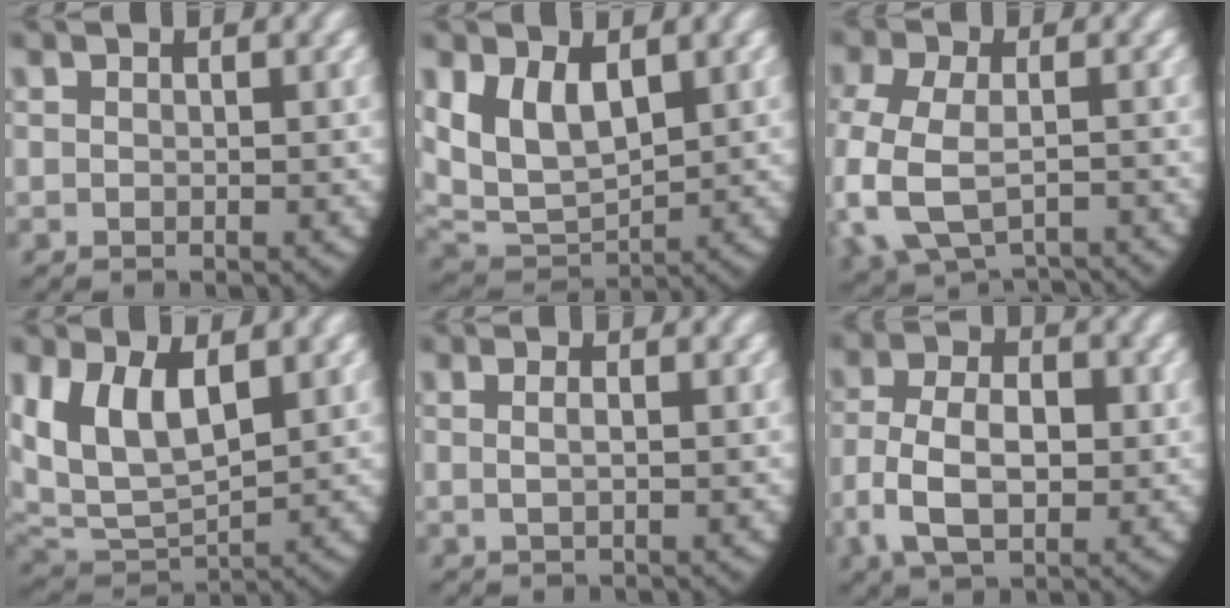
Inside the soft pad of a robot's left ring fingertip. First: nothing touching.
{"total": 9.7, "force": [0.9, 8.0, 5.5], "torque": [-0.138, -0.029, 0.026]}
{"total": 6.1, "force": [-2.6, 4.2, 3.7], "torque": [-0.123, -0.028, -0.027]}
{"total": 10.9, "force": [1.8, 8.5, 6.6], "torque": [-0.168, -0.027, 0.041]}
{"total": 1.0, "force": [0.1, -0.3, 1.0], "torque": [-0.024, -0.003, 0.006]}
{"total": 6.3, "force": [-0.7, 4.3, 4.6], "torque": [-0.105, -0.020, -0.002]}